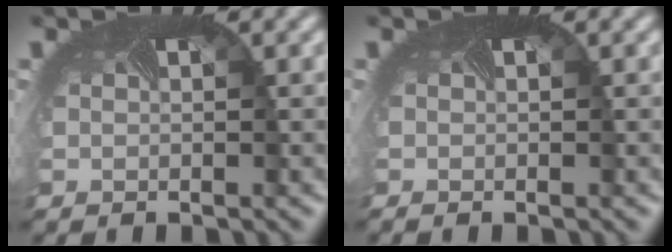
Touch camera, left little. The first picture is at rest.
{"total": 0.7, "force": [-0.4, 0.0, 0.6], "torque": [-0.009, -0.003, -0.004]}